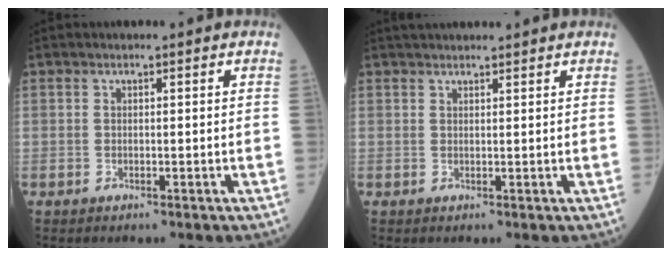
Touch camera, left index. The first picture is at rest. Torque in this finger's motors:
{"motor_torque": [0.22, -0.52, 0.14, 0.07]}